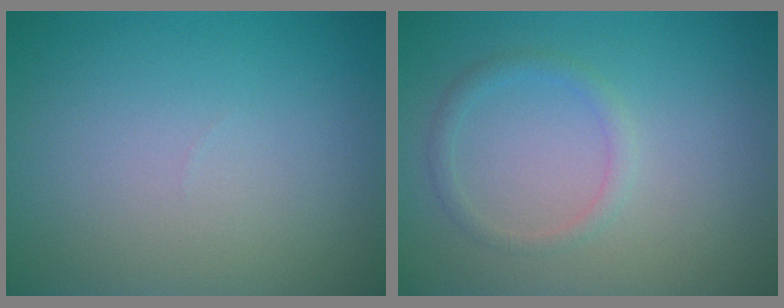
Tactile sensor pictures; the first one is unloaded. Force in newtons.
{"total": 1.3, "press": 1.3, "slide": 0.1}